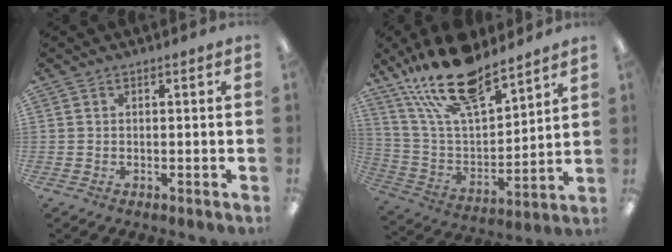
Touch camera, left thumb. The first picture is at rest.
{"total": 21.0, "force": [16.2, 7.2, 11.2], "torque": [-0.220, -0.086, 0.285]}